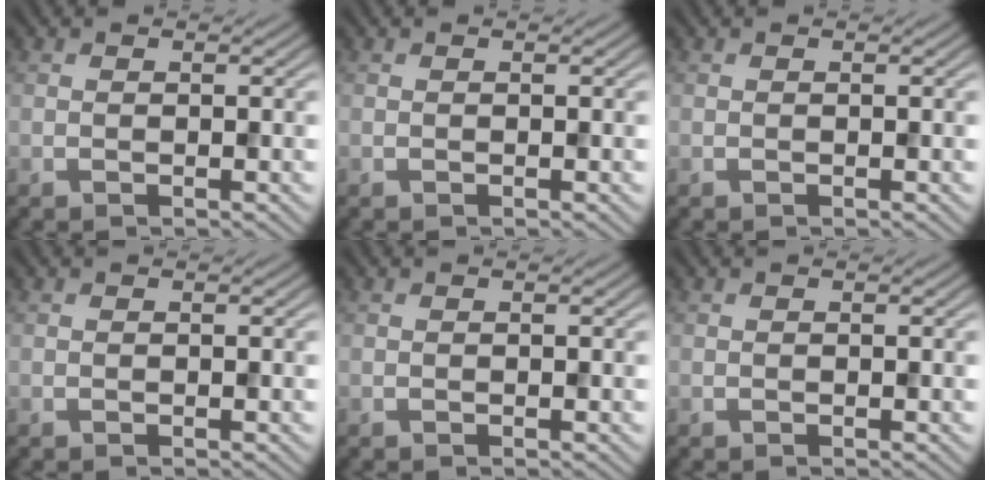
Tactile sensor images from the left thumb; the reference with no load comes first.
{"total": 0.0}
{"total": 0.0}
{"total": 0.0}
{"total": 0.0}
{"total": 0.0}